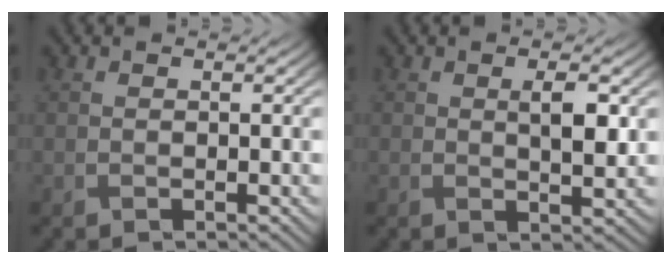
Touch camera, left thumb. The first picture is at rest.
{"total": 2.7, "force": [0.8, 0.7, 2.5], "torque": [-0.049, -0.004, 0.017]}